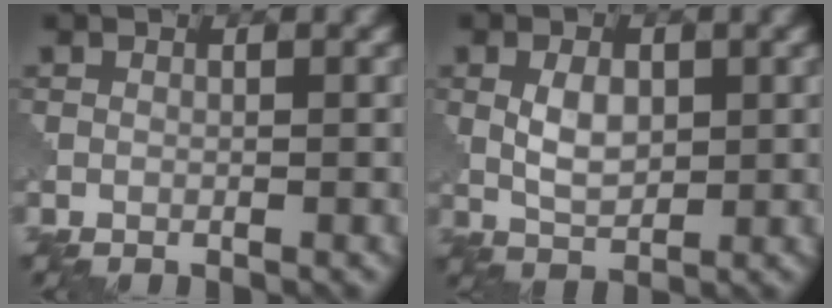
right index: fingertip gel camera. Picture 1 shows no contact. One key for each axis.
{"total": 3.2, "fx": 0.4, "fy": 1.9, "fz": 2.6, "tx": -0.056, "ty": 0.000, "tz": 0.010}